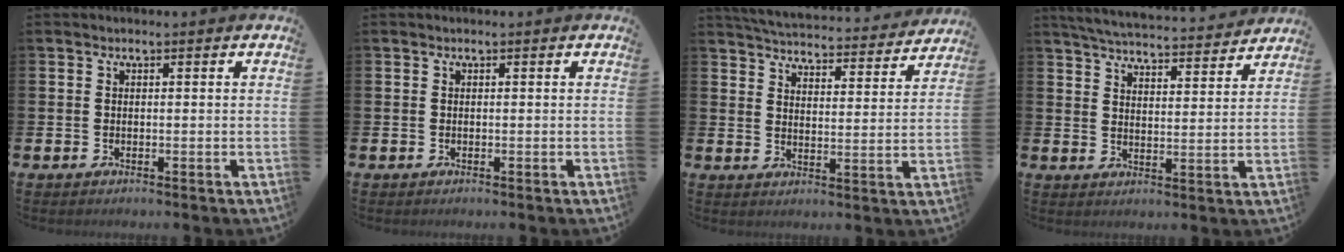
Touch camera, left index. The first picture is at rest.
{"total": 0.0}
{"total": 4.9, "force": [4.8, 0.5, 0.5], "torque": [-0.023, -0.043, 0.079]}
{"total": 5.6, "force": [5.5, 0.4, 0.9], "torque": [-0.029, -0.046, 0.094]}